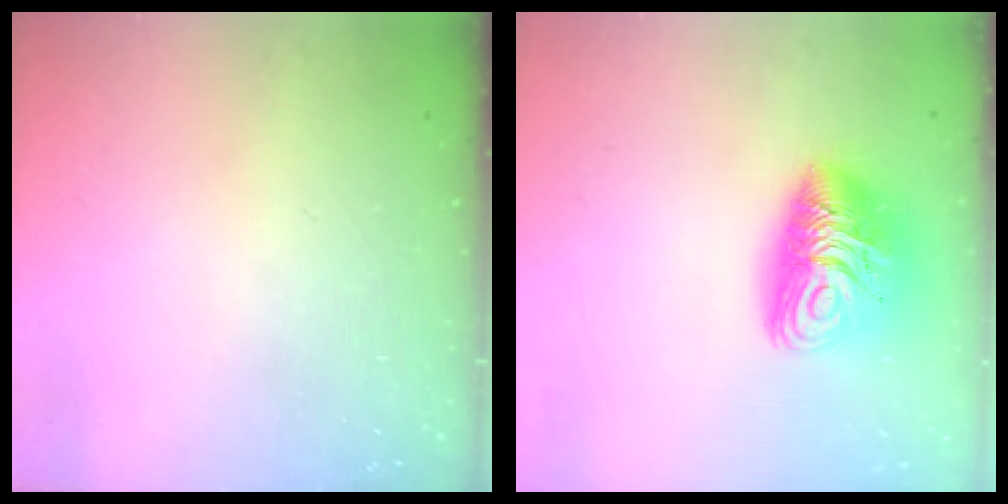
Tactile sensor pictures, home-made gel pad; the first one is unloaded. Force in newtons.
{"total": 12.9, "press": 12.8, "slide": 1.3}